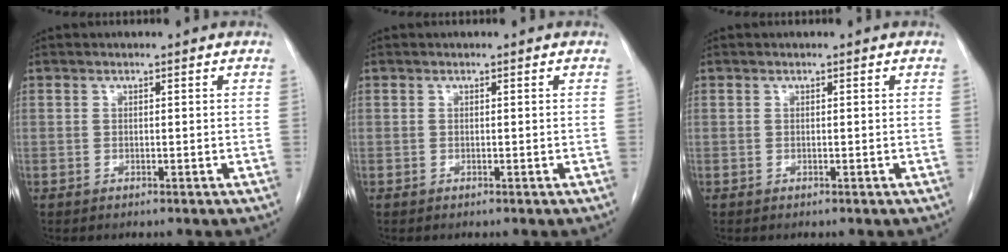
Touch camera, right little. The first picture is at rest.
{"total": 0.0}
{"total": 0.0}